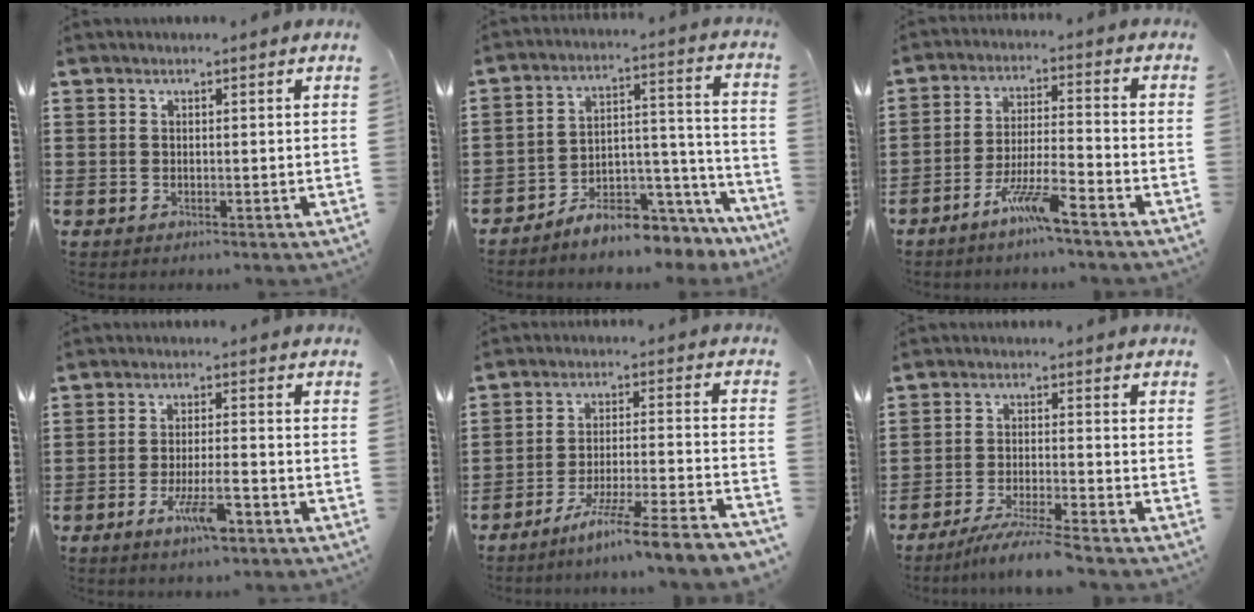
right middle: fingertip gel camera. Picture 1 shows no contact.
{"total": 7.0, "force": [-6.7, 1.4, 1.6], "torque": [-0.021, 0.013, -0.124]}
{"total": 7.3, "force": [-5.2, 0.5, 5.1], "torque": [-0.106, -0.007, -0.100]}
{"total": 6.2, "force": [-3.4, 1.3, 5.0], "torque": [-0.091, -0.002, -0.059]}
{"total": 8.3, "force": [-7.2, -1.2, 3.9], "torque": [-0.064, -0.013, -0.141]}
{"total": 5.4, "force": [-4.9, -0.5, 2.2], "torque": [-0.043, -0.016, -0.091]}